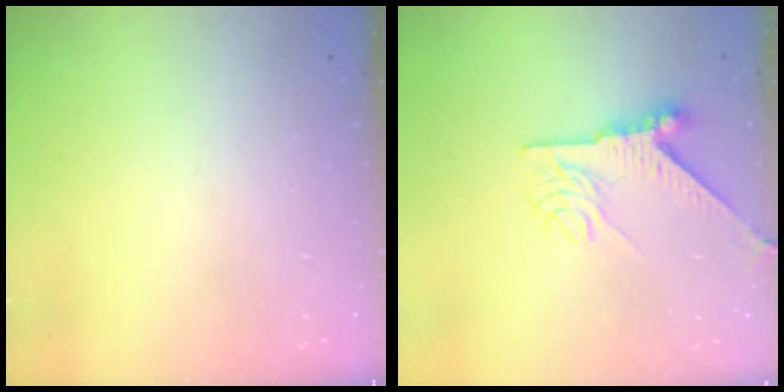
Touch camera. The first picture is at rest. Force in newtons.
{"total": 8.5, "press": 8.5, "slide": 0.7}